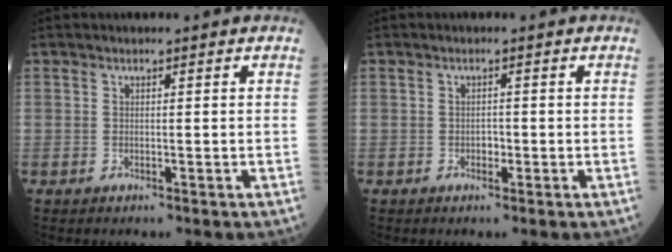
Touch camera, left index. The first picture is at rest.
{"total": 1.1, "force": [-0.5, 0.7, 0.7], "torque": [-0.009, 0.003, -0.009]}